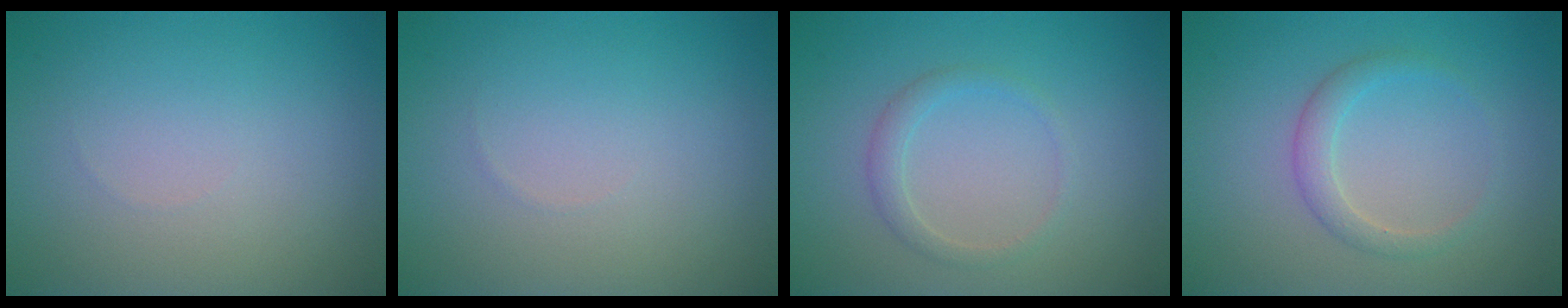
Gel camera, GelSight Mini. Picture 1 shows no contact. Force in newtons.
{"total": 0.0}
{"total": 1.5, "press": 1.5, "slide": 0.2}
{"total": 1.9, "press": 1.9, "slide": 0.1}